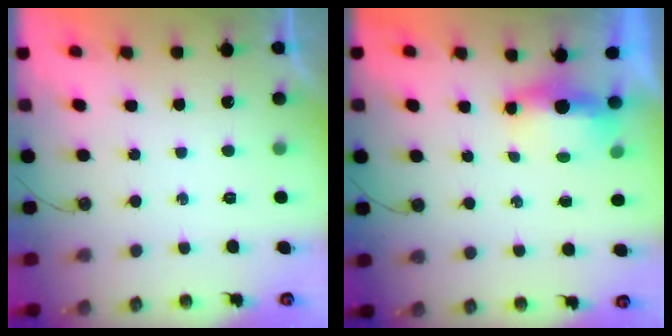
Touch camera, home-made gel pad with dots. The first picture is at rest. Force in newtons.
{"total": 5.1, "press": 5.0, "slide": 1.2}